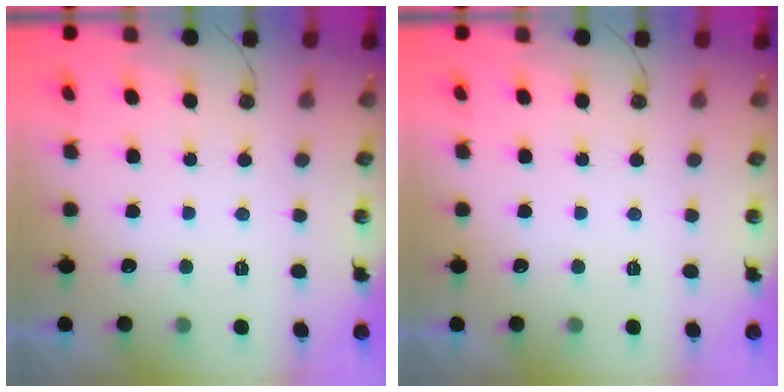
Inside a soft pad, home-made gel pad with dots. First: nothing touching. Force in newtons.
{"total": 0.0}